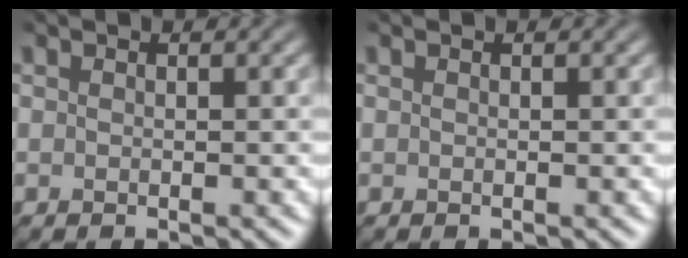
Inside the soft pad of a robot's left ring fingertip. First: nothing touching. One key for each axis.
{"total": 0.0}